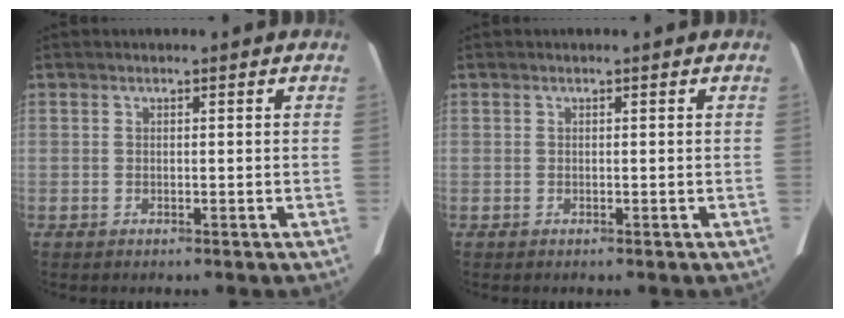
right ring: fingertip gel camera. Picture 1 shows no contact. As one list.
[{"total": 0.0}]